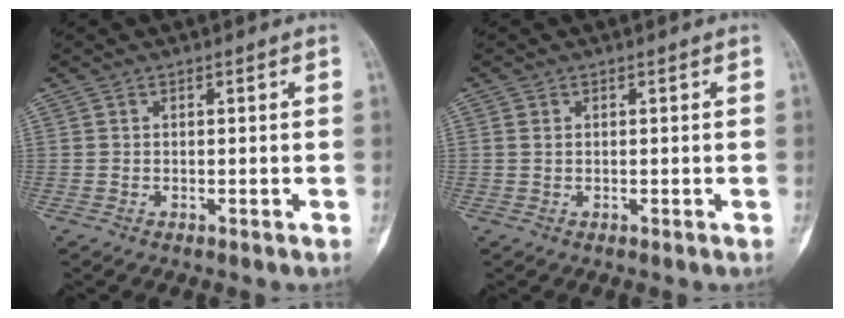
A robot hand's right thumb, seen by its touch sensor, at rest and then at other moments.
{"total": 0.9, "force": [0.2, 0.7, 0.6], "torque": [-0.014, 0.001, 0.005]}